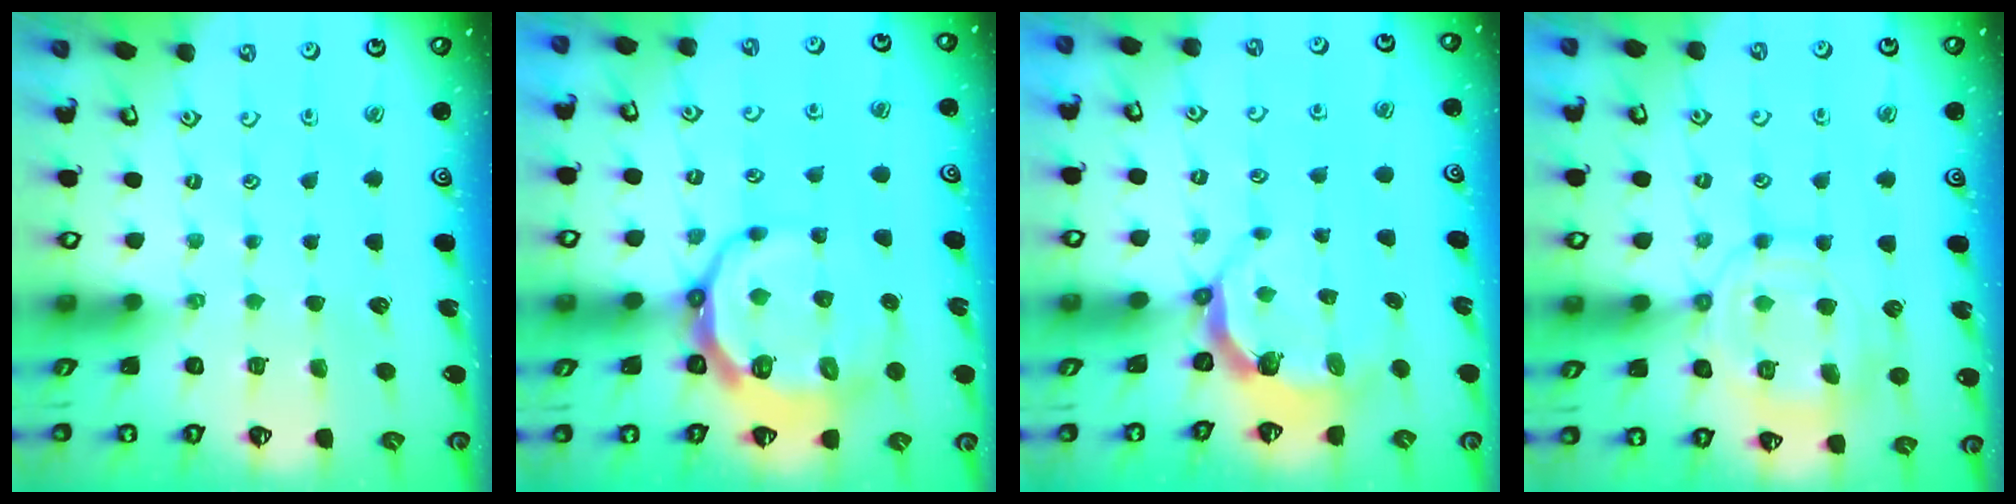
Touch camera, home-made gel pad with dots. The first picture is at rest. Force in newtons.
{"total": 11.5, "press": 10.8, "slide": 3.9}
{"total": 5.2, "press": 4.0, "slide": 3.4}
{"total": 14.2, "press": 14.1, "slide": 1.3}